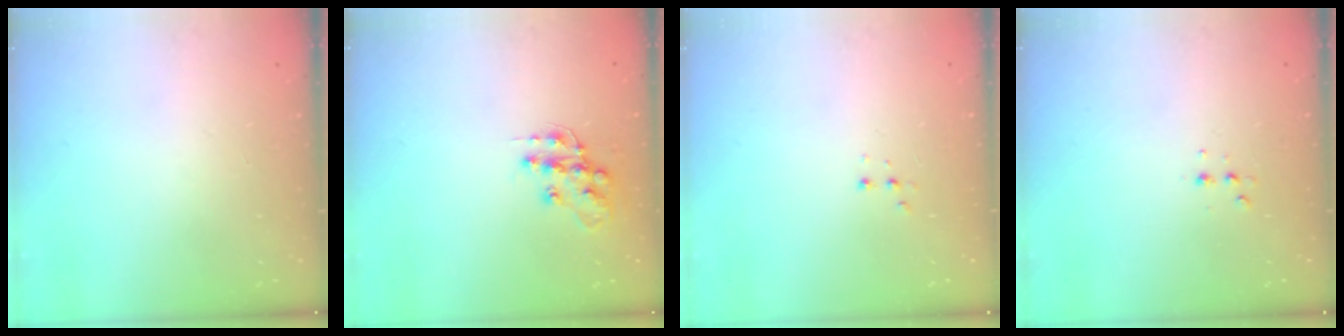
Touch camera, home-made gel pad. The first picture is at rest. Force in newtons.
{"total": 12.7, "press": 12.6, "slide": 0.9}
{"total": 3.0, "press": 2.9, "slide": 0.7}
{"total": 3.6, "press": 3.5, "slide": 1.1}